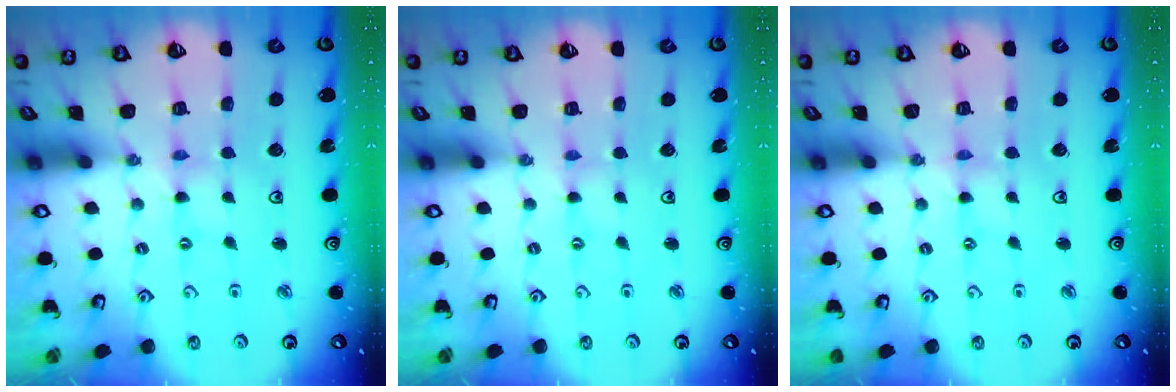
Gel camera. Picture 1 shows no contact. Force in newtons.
{"total": 0.0}
{"total": 0.0}